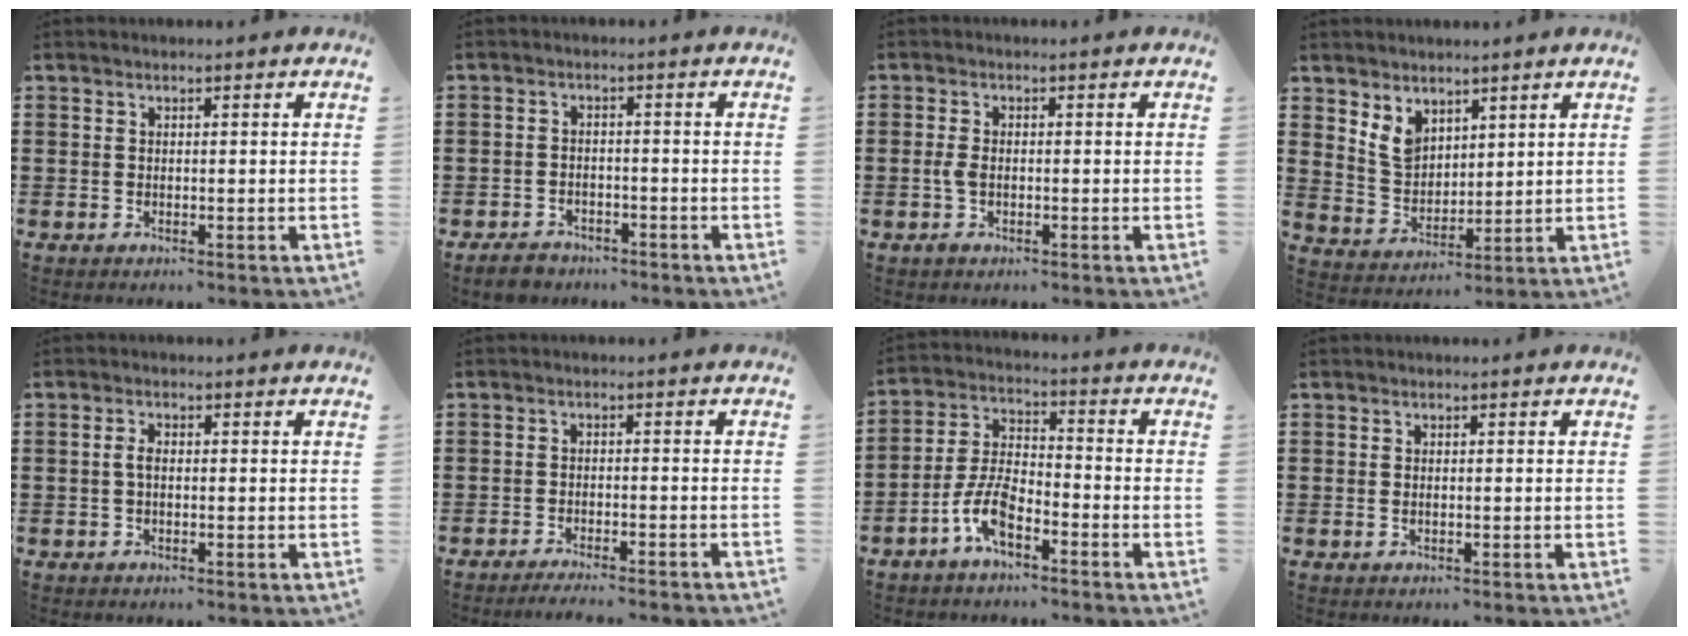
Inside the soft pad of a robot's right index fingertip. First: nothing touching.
{"total": 2.4, "force": [-2.3, 0.7, 0.3], "torque": [-0.020, 0.000, -0.049]}
{"total": 2.2, "force": [-0.5, 1.1, 1.8], "torque": [-0.044, -0.004, -0.011]}
{"total": 5.1, "force": [3.4, 3.5, 1.5], "torque": [-0.047, 0.004, 0.065]}
{"total": 1.9, "force": [-0.2, 0.9, 1.7], "torque": [-0.041, -0.001, -0.006]}
{"total": 2.4, "force": [-2.3, -0.3, 0.5], "torque": [-0.010, -0.001, -0.046]}
{"total": 7.0, "force": [-4.1, 2.6, 5.1], "torque": [-0.129, -0.003, -0.083]}
{"total": 0.6, "force": [0.1, 0.2, 0.5], "torque": [-0.011, 0.000, 0.002]}